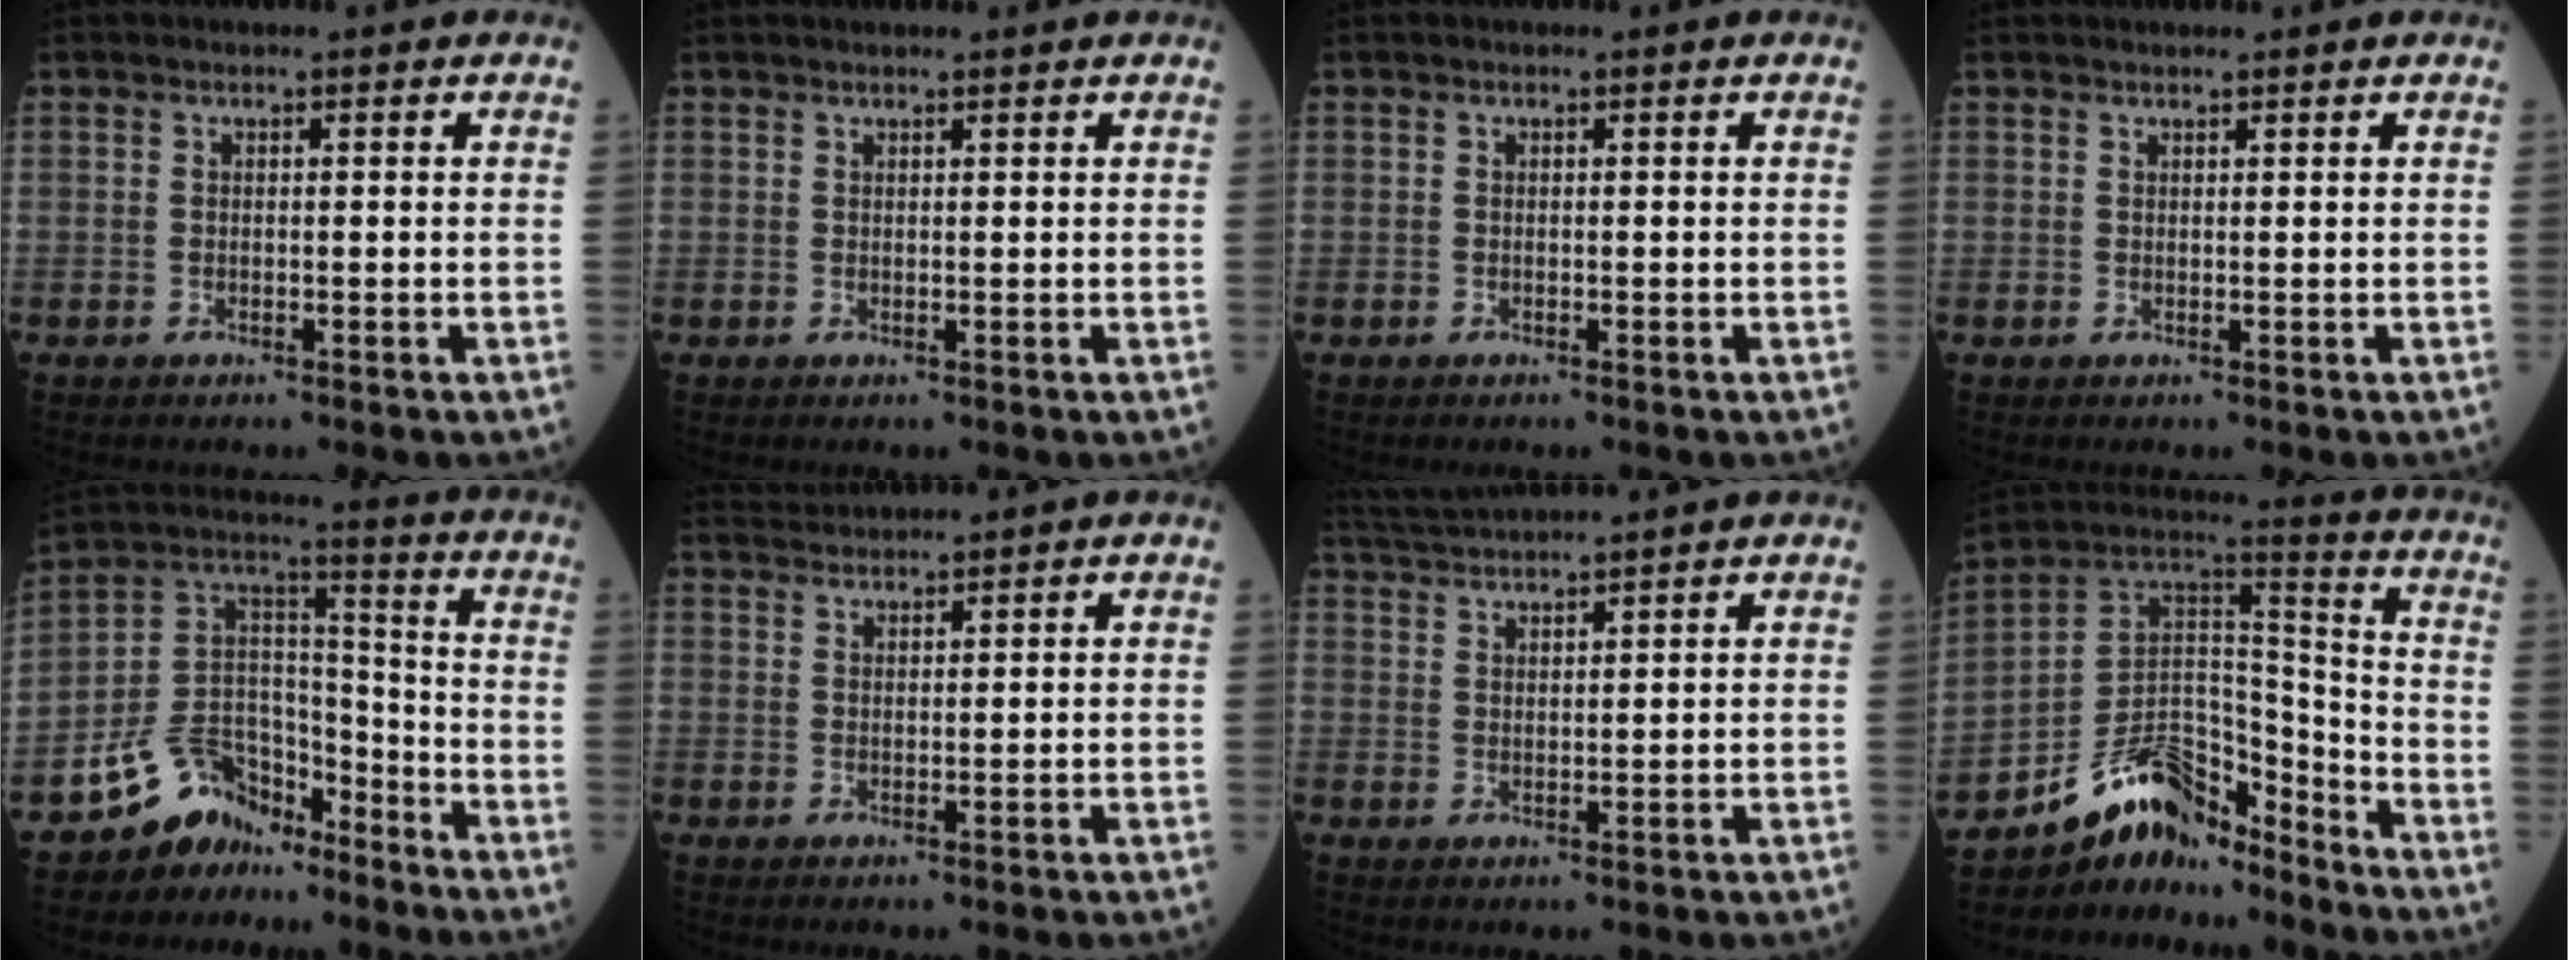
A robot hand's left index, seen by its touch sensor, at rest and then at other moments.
{"total": 2.5, "force": [2.4, 0.1, 0.7], "torque": [-0.007, 0.020, 0.030]}
{"total": 0.0}
{"total": 1.5, "force": [1.4, 0.3, 0.2], "torque": [-0.005, 0.023, 0.021]}
{"total": 10.5, "force": [-8.1, 6.3, 2.4], "torque": [-0.047, 0.056, -0.153]}
{"total": 2.6, "force": [2.4, -0.7, -0.4], "torque": [-0.002, 0.015, 0.057]}
{"total": 6.4, "force": [6.1, -1.6, 1.6], "torque": [-0.032, 0.023, 0.109]}
{"total": 12.0, "force": [-10.5, 4.5, 3.9], "torque": [-0.069, 0.047, -0.194]}